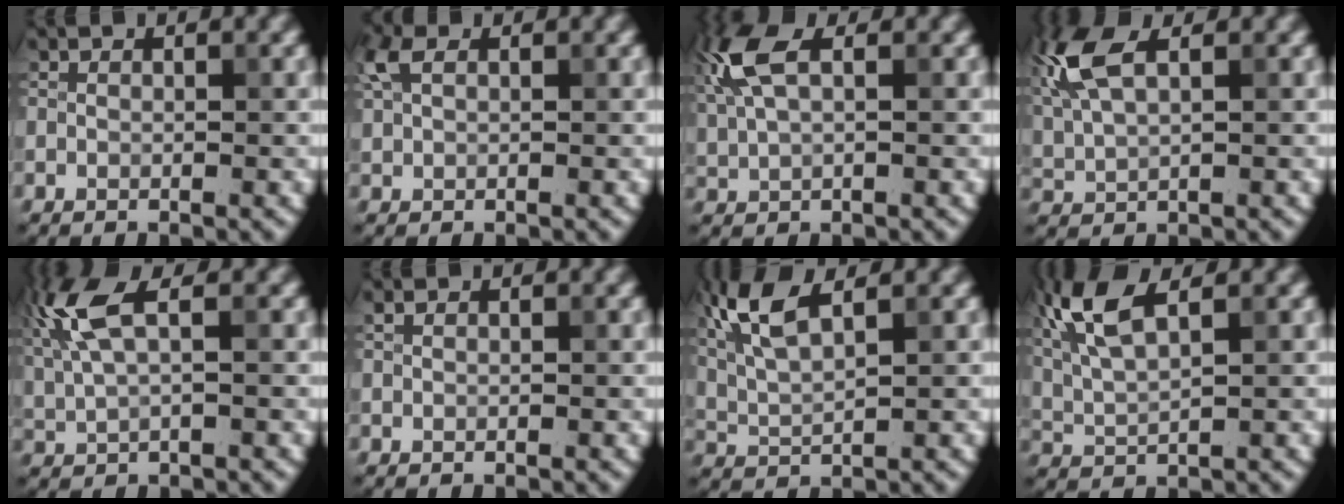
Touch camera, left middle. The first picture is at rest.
{"total": 2.8, "force": [1.5, 1.6, 1.8], "torque": [-0.052, 0.012, 0.029]}
{"total": 5.6, "force": [2.2, 2.5, 4.5], "torque": [-0.119, 0.016, 0.045]}
{"total": 6.9, "force": [3.0, 3.0, 5.4], "torque": [-0.148, 0.018, 0.061]}
{"total": 6.2, "force": [2.5, 2.1, 5.2], "torque": [-0.131, 0.015, 0.050]}
{"total": 0.6, "force": [0.5, 0.2, 0.4], "torque": [-0.008, 0.004, 0.008]}
{"total": 6.2, "force": [3.2, 2.0, 4.9], "torque": [-0.114, 0.016, 0.063]}
{"total": 6.9, "force": [3.2, 2.4, 5.6], "torque": [-0.131, 0.019, 0.063]}